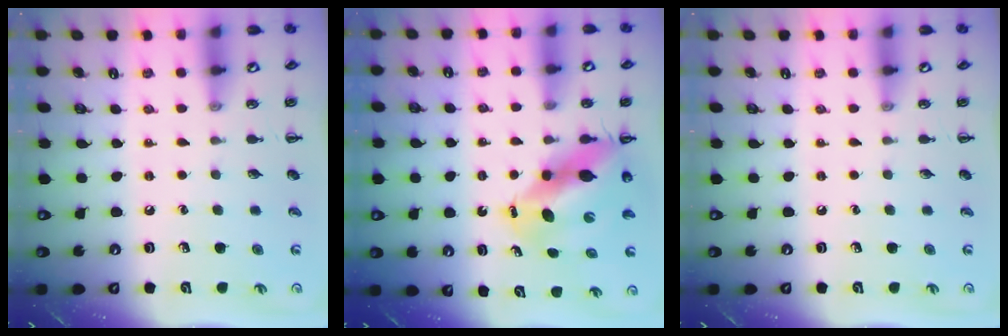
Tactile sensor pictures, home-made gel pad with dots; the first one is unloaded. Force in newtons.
{"total": 10.7, "press": 10.3, "slide": 3.0}
{"total": 0.0}